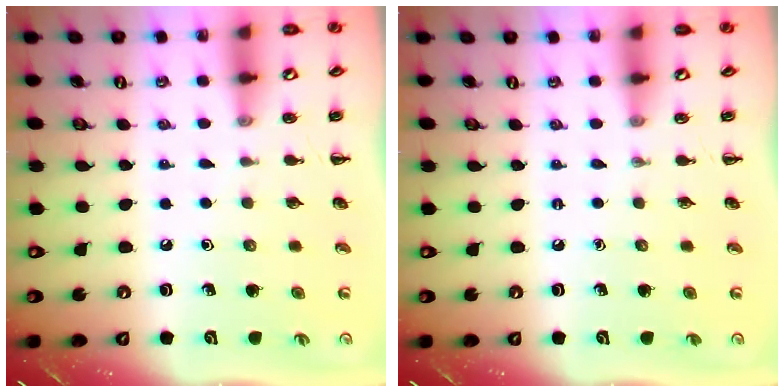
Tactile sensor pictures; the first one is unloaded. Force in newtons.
{"total": 0.0}